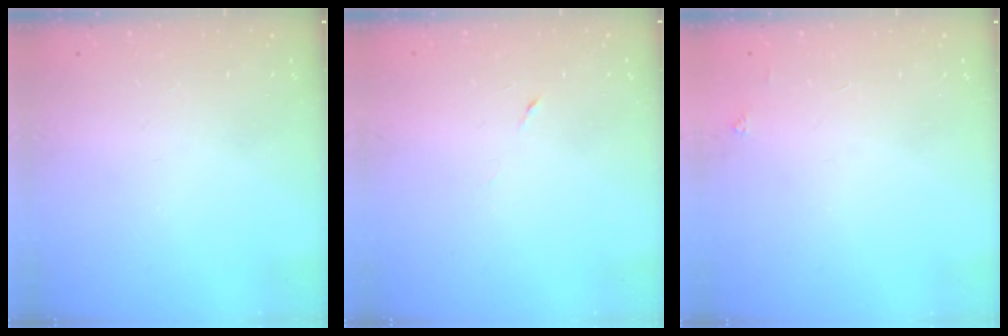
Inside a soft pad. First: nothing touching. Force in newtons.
{"total": 3.3, "press": 3.0, "slide": 1.4}
{"total": 3.8, "press": 3.8, "slide": 0.4}